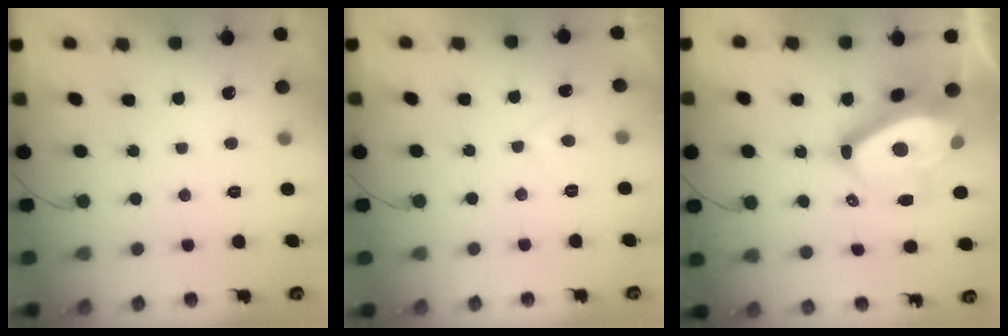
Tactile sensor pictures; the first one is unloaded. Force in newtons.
{"total": 2.0, "press": 1.9, "slide": 0.7}
{"total": 21.1, "press": 21.0, "slide": 2.1}